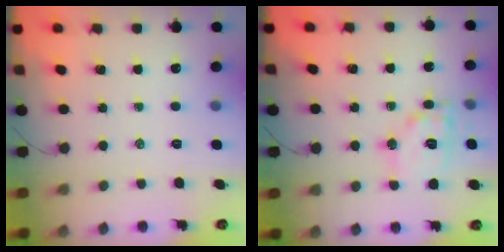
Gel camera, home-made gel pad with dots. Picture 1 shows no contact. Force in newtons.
{"total": 12.4, "press": 12.4, "slide": 0.4}